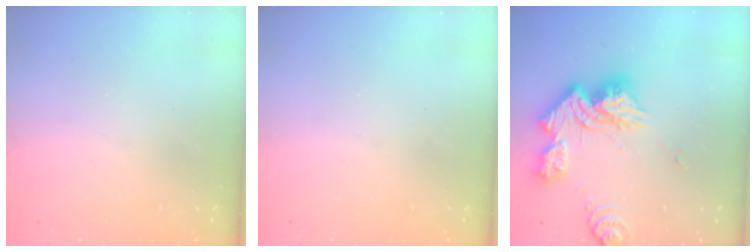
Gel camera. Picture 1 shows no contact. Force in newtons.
{"total": 0.0}
{"total": 18.7, "press": 18.6, "slide": 1.9}